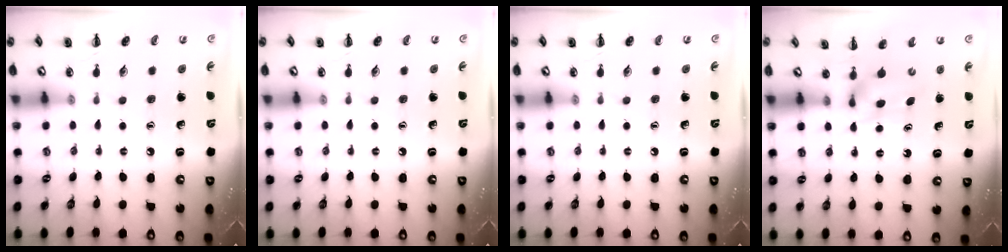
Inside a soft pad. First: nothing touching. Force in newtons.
{"total": 0.0}
{"total": 0.0}
{"total": 3.9, "press": 3.8, "slide": 1.1}